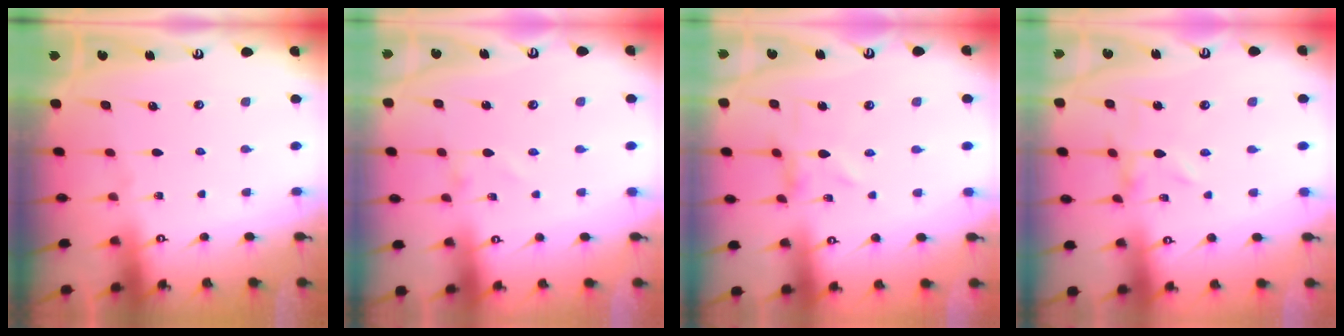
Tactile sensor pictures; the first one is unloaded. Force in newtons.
{"total": 1.3, "press": 1.3, "slide": 0.0}
{"total": 0.7, "press": 0.6, "slide": 0.3}
{"total": 0.0}